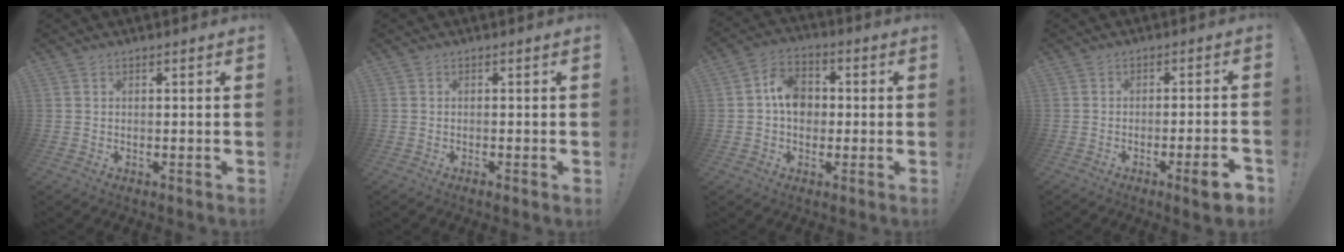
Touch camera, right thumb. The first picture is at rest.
{"total": 0.8, "force": [-0.6, 0.0, 0.6], "torque": [-0.015, 0.003, -0.009]}
{"total": 9.7, "force": [0.7, 7.9, 5.6], "torque": [-0.084, 0.009, 0.015]}
{"total": 7.2, "force": [-3.3, 0.5, 6.4], "torque": [-0.099, 0.012, -0.049]}